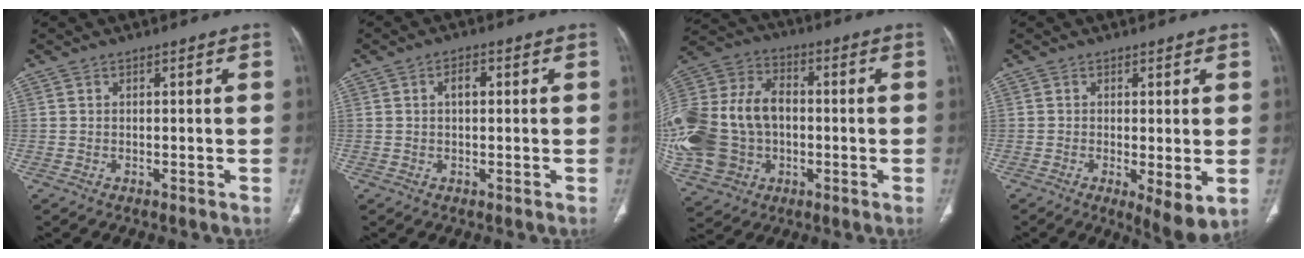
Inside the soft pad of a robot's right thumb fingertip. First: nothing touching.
{"total": 2.8, "force": [0.5, 1.5, 2.3], "torque": [-0.037, 0.008, 0.008]}
{"total": 24.8, "force": [-2.2, 18.9, 16.0], "torque": [-0.376, 0.029, -0.028]}
{"total": 6.2, "force": [-1.0, 1.8, 5.8], "torque": [-0.095, -0.023, -0.016]}